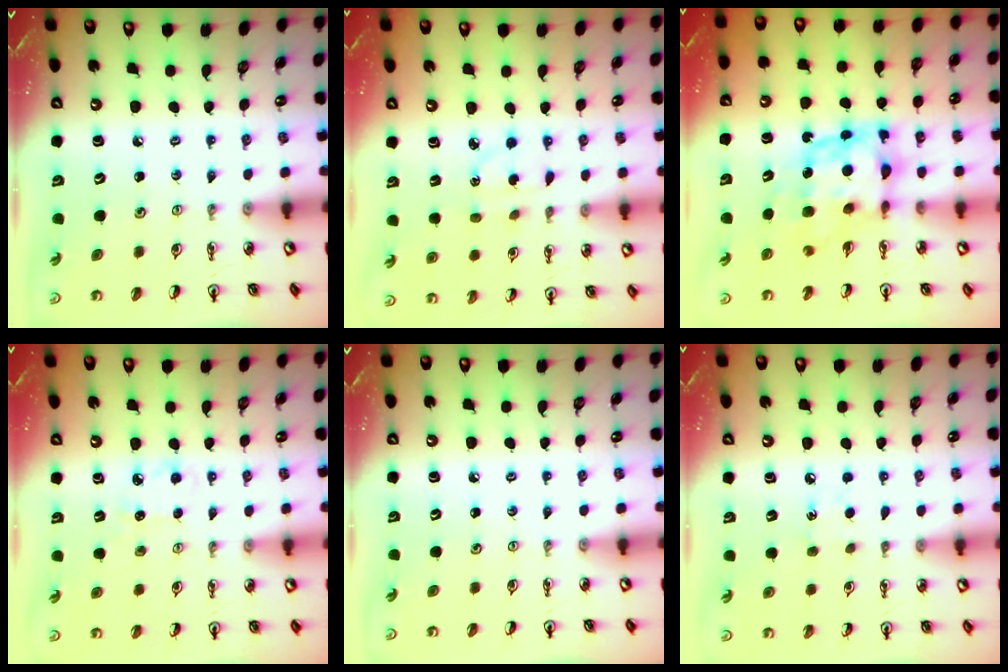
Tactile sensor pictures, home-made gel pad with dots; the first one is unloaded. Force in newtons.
{"total": 3.5, "press": 3.4, "slide": 0.8}
{"total": 8.9, "press": 8.8, "slide": 1.0}
{"total": 5.3, "press": 5.3, "slide": 0.5}
{"total": 0.0}
{"total": 5.4, "press": 5.3, "slide": 0.7}